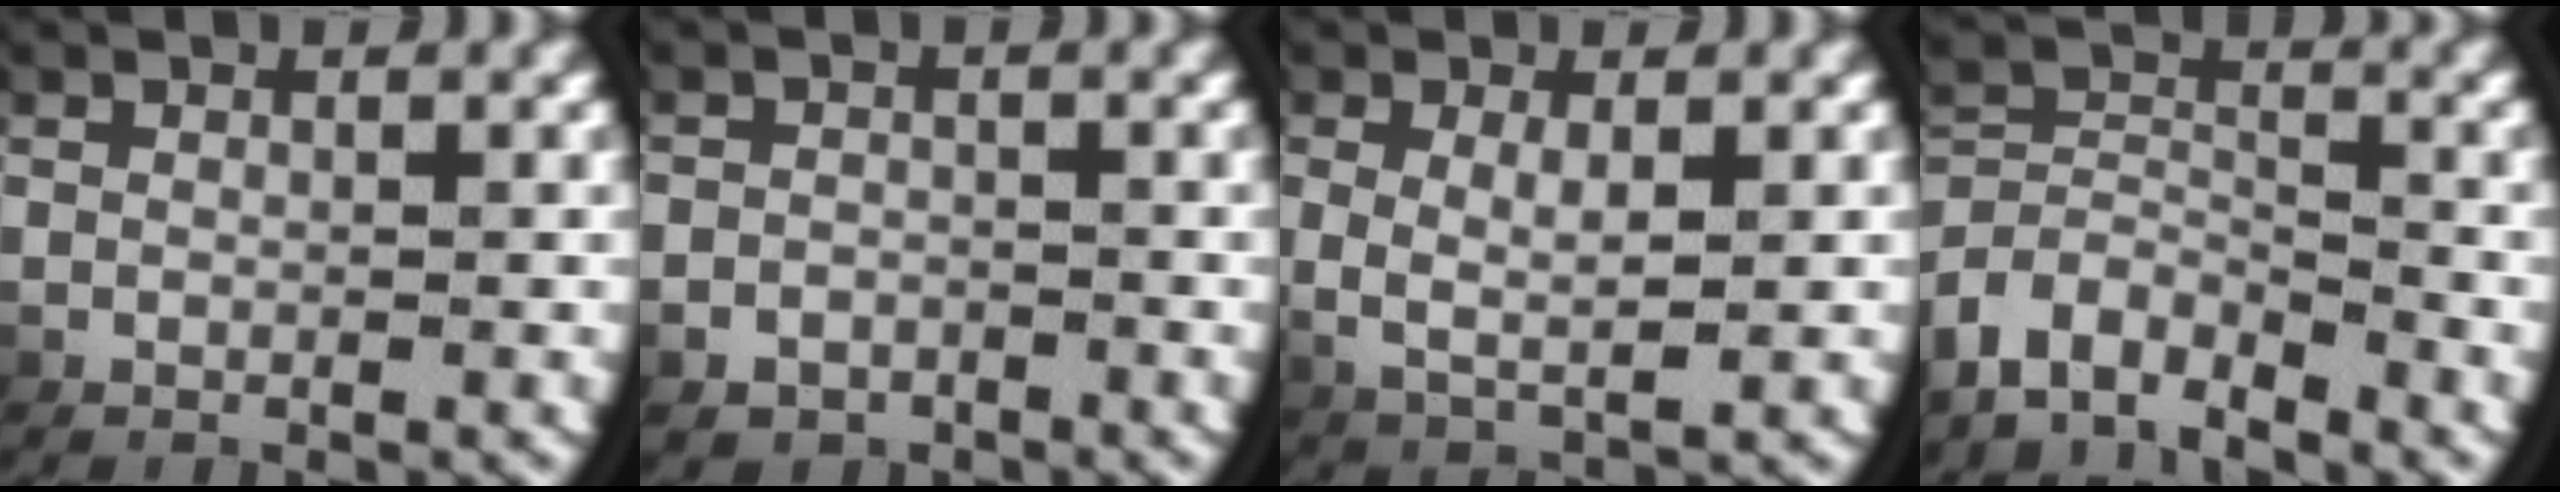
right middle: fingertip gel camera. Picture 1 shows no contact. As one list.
[{"total": 2.2, "force": [-1.7, 1.4, 0.0], "torque": [0.003, -0.008, -0.025]}, {"total": 3.6, "force": [0.5, 1.9, 3.1], "torque": [-0.071, -0.014, 0.023]}, {"total": 5.2, "force": [-3.3, 3.7, 1.6], "torque": [-0.064, -0.033, -0.053]}]